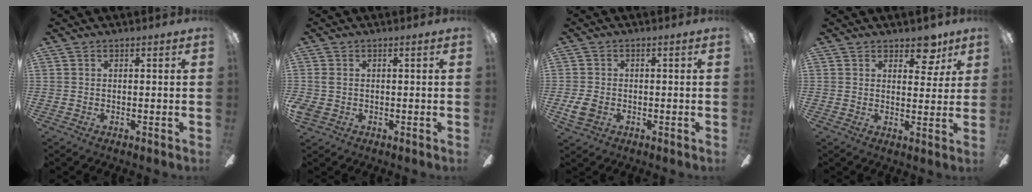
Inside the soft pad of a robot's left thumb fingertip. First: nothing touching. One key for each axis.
{"total": 2.0, "fx": -0.6, "fy": 1.5, "fz": 1.2, "tx": -0.031, "ty": 0.004, "tz": -0.013}
{"total": 4.3, "fx": -1.4, "fy": 2.9, "fz": 2.8, "tx": -0.063, "ty": 0.002, "tz": -0.027}
{"total": 6.7, "fx": 4.6, "fy": 3.7, "fz": 3.2, "tx": -0.018, "ty": -0.023, "tz": 0.076}